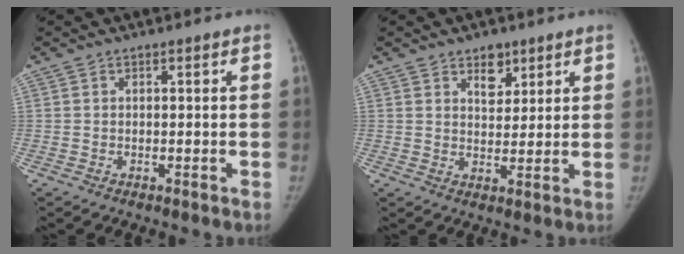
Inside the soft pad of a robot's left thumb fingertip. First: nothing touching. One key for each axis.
{"total": 4.9, "fx": 2.9, "fy": 3.0, "fz": 2.4, "tx": -0.009, "ty": -0.018, "tz": 0.047}